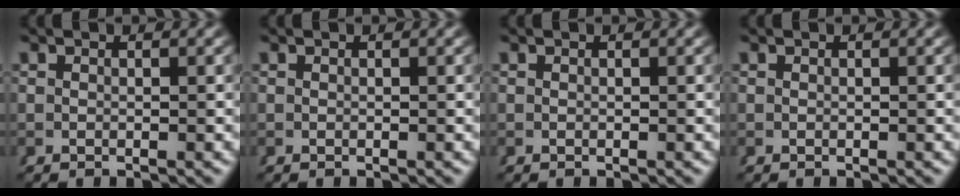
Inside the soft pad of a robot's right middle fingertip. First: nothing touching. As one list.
[{"total": 0.0}, {"total": 0.0}, {"total": 0.0}]